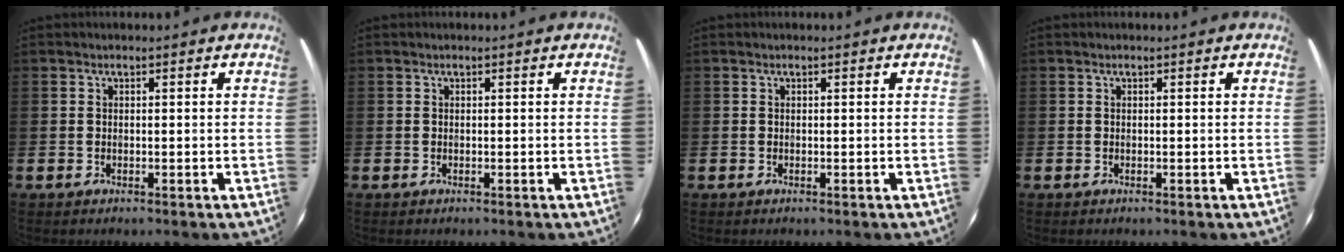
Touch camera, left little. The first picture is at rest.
{"total": 0.0}
{"total": 0.0}
{"total": 0.0}